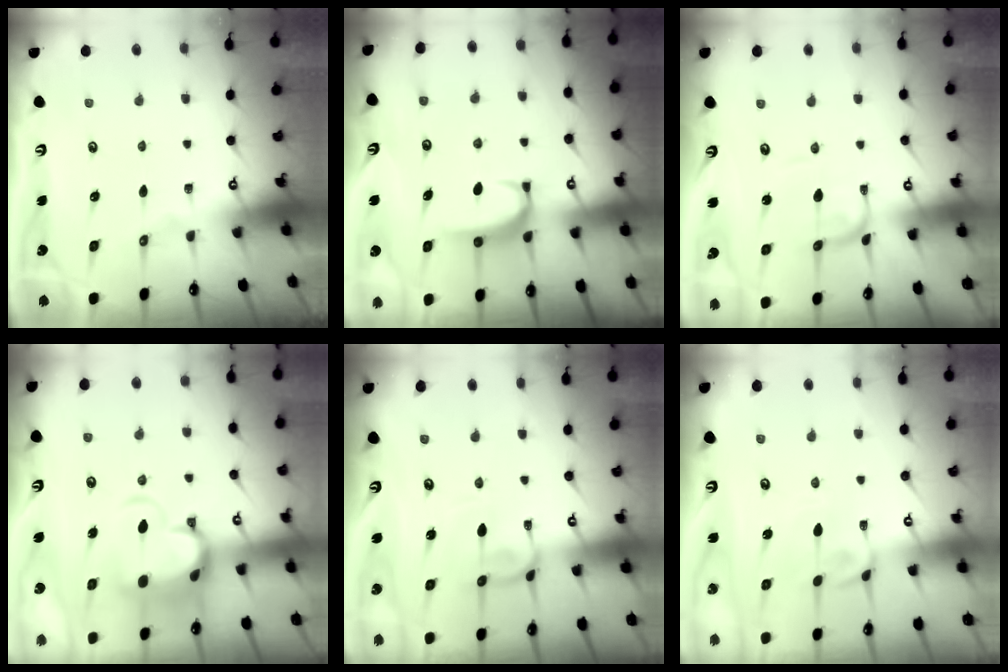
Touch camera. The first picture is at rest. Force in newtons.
{"total": 2.1, "press": 2.1, "slide": 0.1}
{"total": 1.7, "press": 1.7, "slide": 0.2}
{"total": 8.1, "press": 8.0, "slide": 1.7}
{"total": 1.4, "press": 1.3, "slide": 0.4}
{"total": 2.5, "press": 2.4, "slide": 0.7}